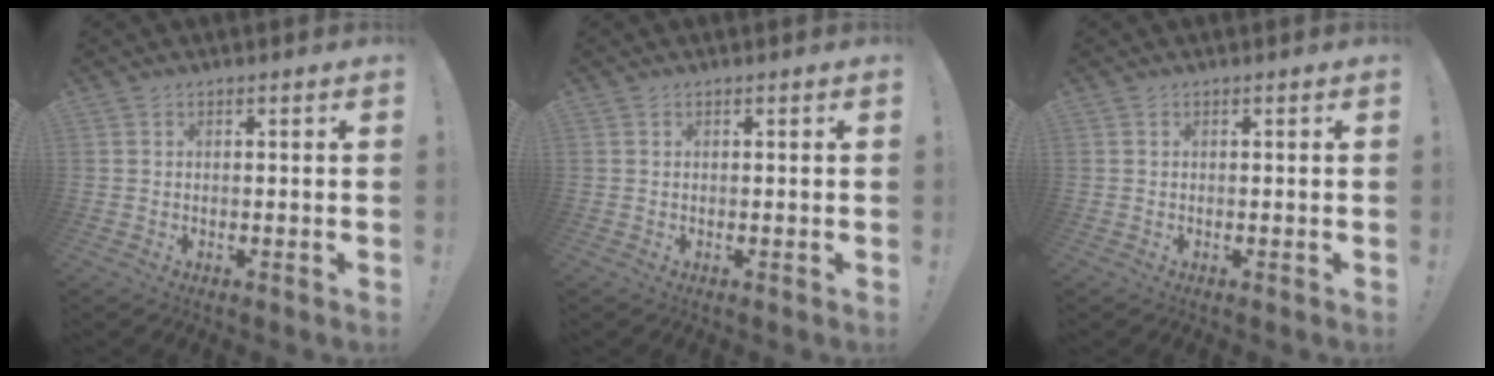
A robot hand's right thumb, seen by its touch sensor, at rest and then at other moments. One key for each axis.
{"total": 0.0}
{"total": 0.0}